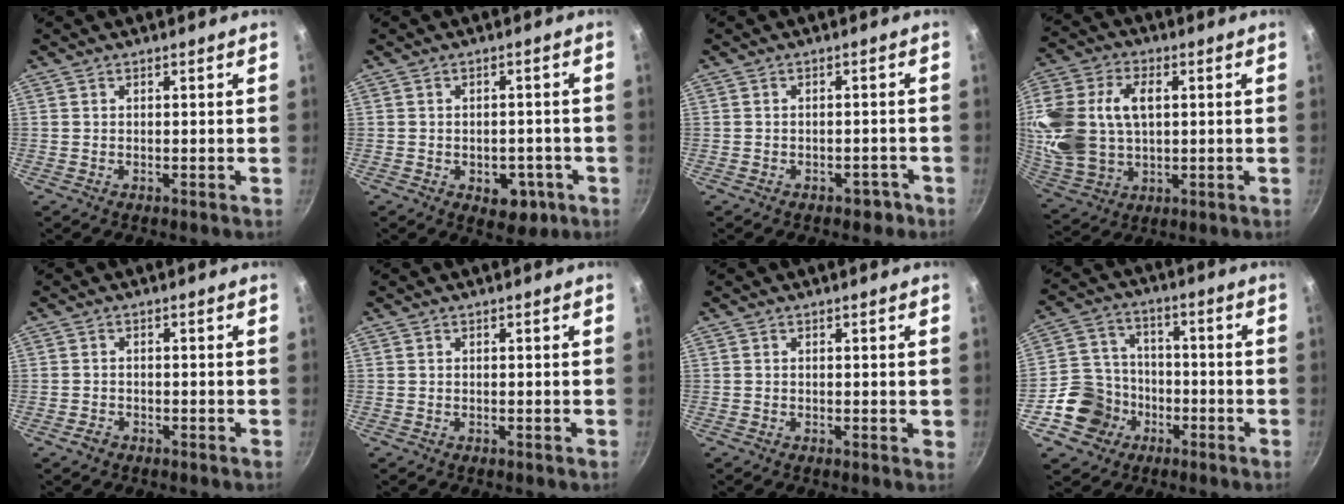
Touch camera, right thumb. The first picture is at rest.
{"total": 6.5, "force": [-2.4, 4.4, 4.2], "torque": [-0.025, 0.010, -0.022]}
{"total": 2.6, "force": [-1.7, 1.7, 1.1], "torque": [0.001, 0.024, -0.007]}
{"total": 21.0, "force": [3.5, 14.5, 14.9], "torque": [-0.330, 0.015, 0.073]}
{"total": 1.6, "force": [-1.1, 1.0, 0.5], "torque": [-0.011, 0.012, -0.019]}
{"total": 0.0}
{"total": 0.9, "force": [0.1, 0.4, 0.8], "torque": [-0.008, -0.001, 0.001]}
{"total": 11.2, "force": [-4.6, 9.6, 3.4], "torque": [-0.037, 0.043, -0.090]}